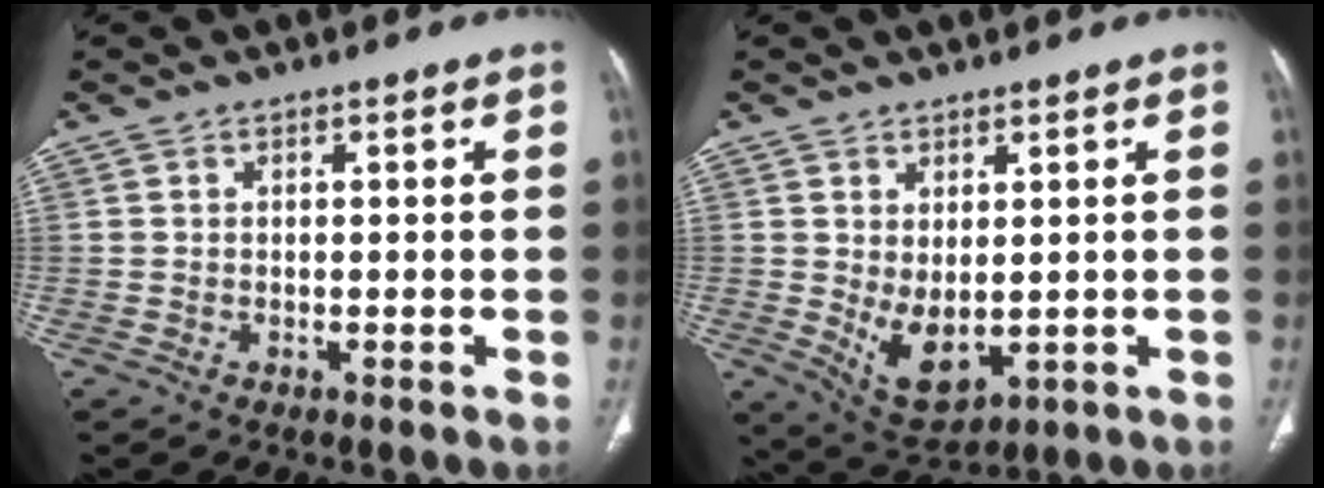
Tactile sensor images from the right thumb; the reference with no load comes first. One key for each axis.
{"total": 7.5, "fx": -0.2, "fy": 4.2, "fz": 6.2, "tx": -0.095, "ty": -0.013, "tz": 0.022}